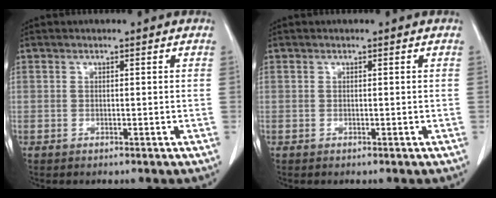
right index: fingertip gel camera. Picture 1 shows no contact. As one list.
[{"total": 0.0}]